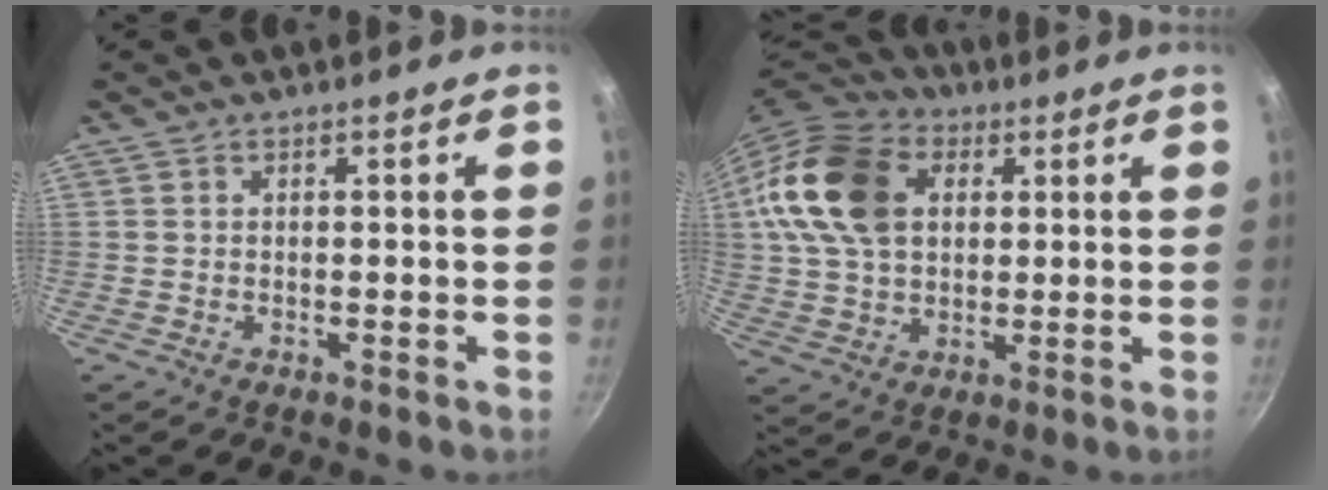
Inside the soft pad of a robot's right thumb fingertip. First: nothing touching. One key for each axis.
{"total": 18.5, "fx": 4.6, "fy": 13.1, "fz": 12.2, "tx": -0.220, "ty": 0.016, "tz": 0.076}